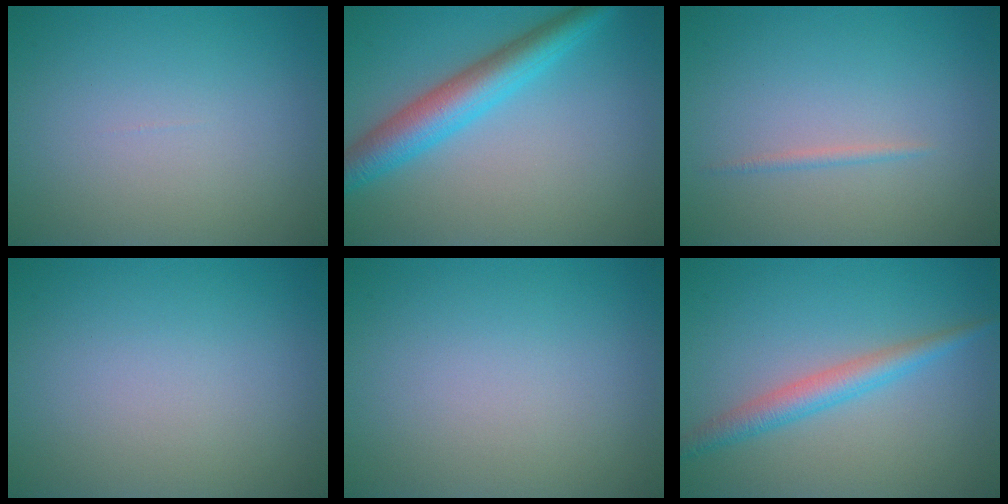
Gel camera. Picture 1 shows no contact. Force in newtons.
{"total": 5.3, "press": 5.3, "slide": 0.2}
{"total": 0.7, "press": 0.7, "slide": 0.1}
{"total": 0.0}
{"total": 0.0}
{"total": 2.9, "press": 2.9, "slide": 0.0}